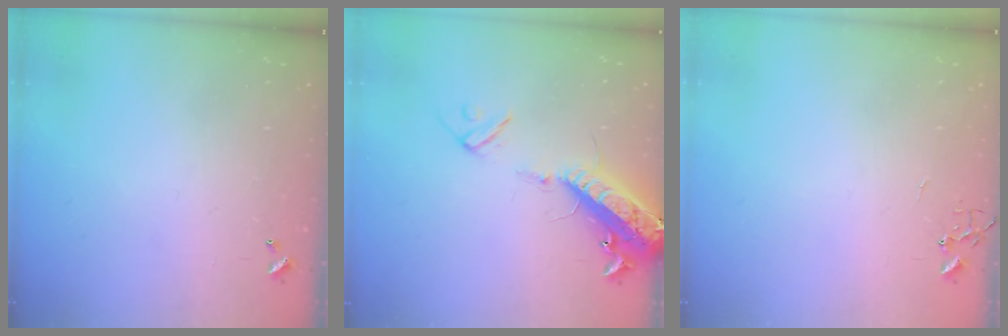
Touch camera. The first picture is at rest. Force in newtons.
{"total": 16.4, "press": 16.1, "slide": 3.1}
{"total": 0.0}